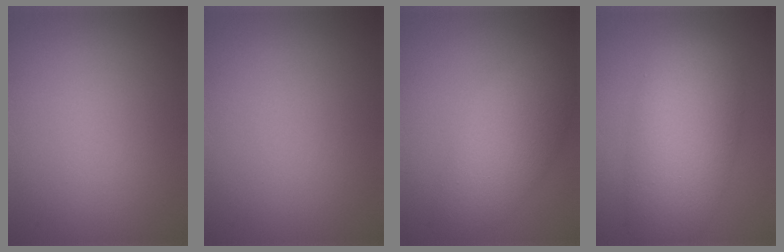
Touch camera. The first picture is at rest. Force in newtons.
{"total": 0.0}
{"total": 4.8, "press": 4.8, "slide": 0.1}
{"total": 8.0, "press": 8.0, "slide": 0.2}